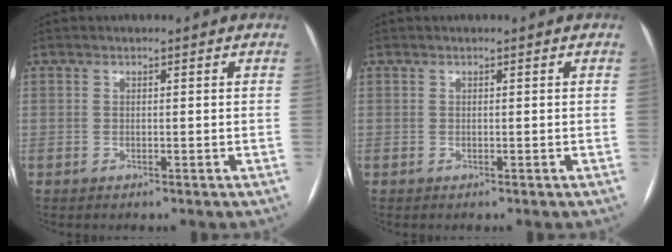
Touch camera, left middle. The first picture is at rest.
{"total": 0.0}